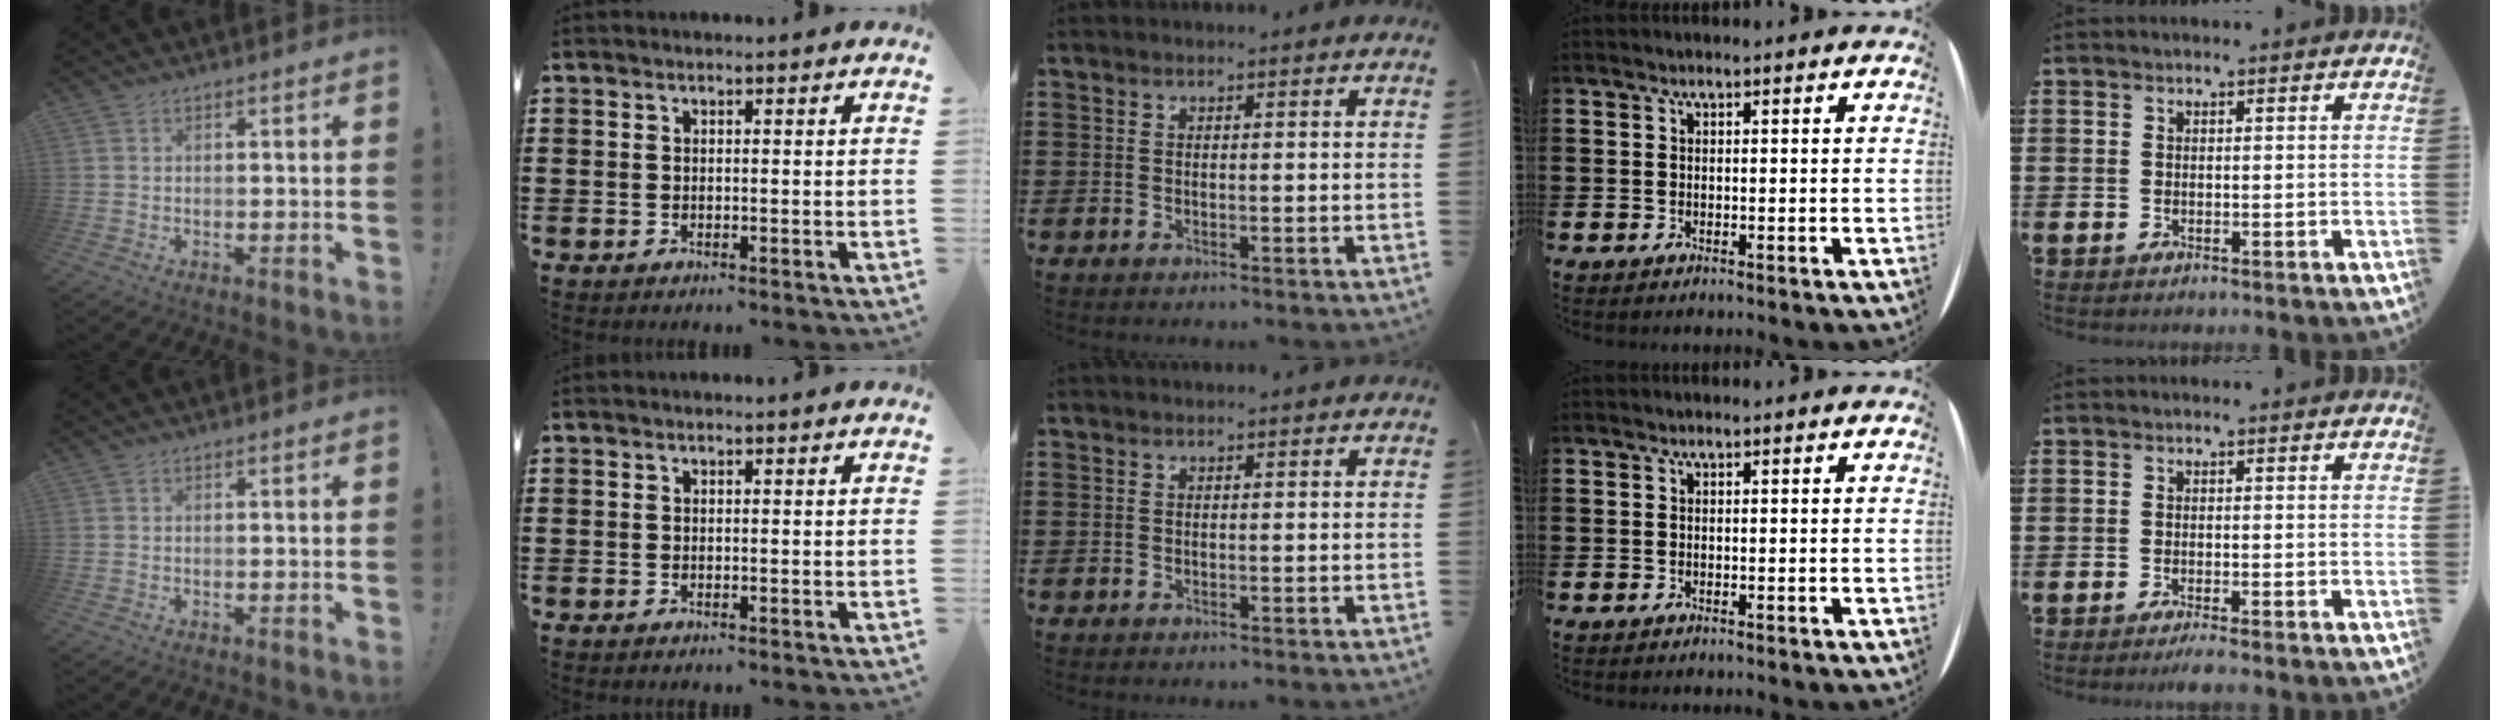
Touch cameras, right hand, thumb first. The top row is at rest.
{"little": {"total": 1.1, "force": [-0.8, 0.0, 0.7], "torque": [-0.011, -0.002, -0.015]}}